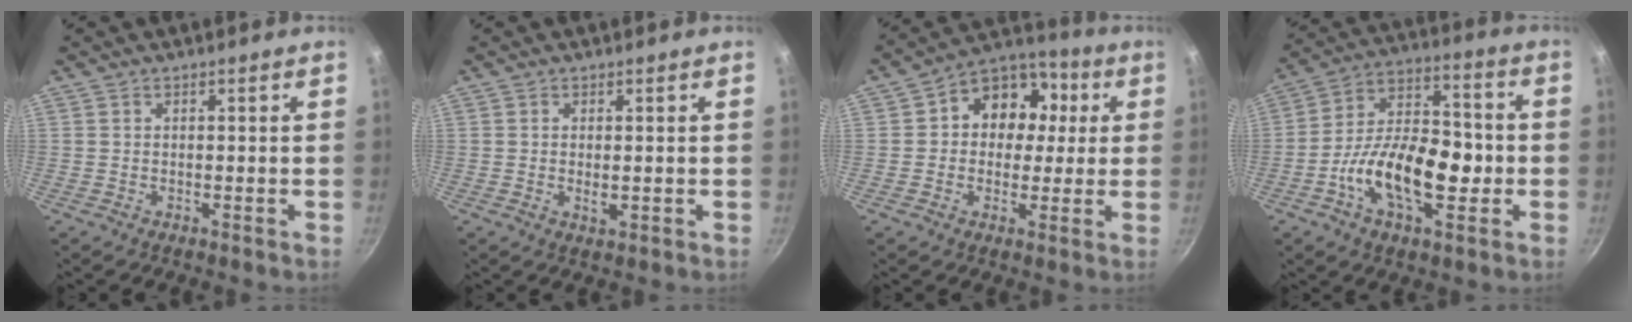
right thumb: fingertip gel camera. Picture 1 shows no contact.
{"total": 2.1, "force": [-0.1, 0.9, 1.9], "torque": [-0.034, -0.005, 0.000]}
{"total": 13.3, "force": [2.1, 10.9, 7.3], "torque": [-0.065, 0.022, 0.011]}
{"total": 17.7, "force": [-4.2, 9.4, 14.4], "torque": [-0.214, 0.043, -0.081]}